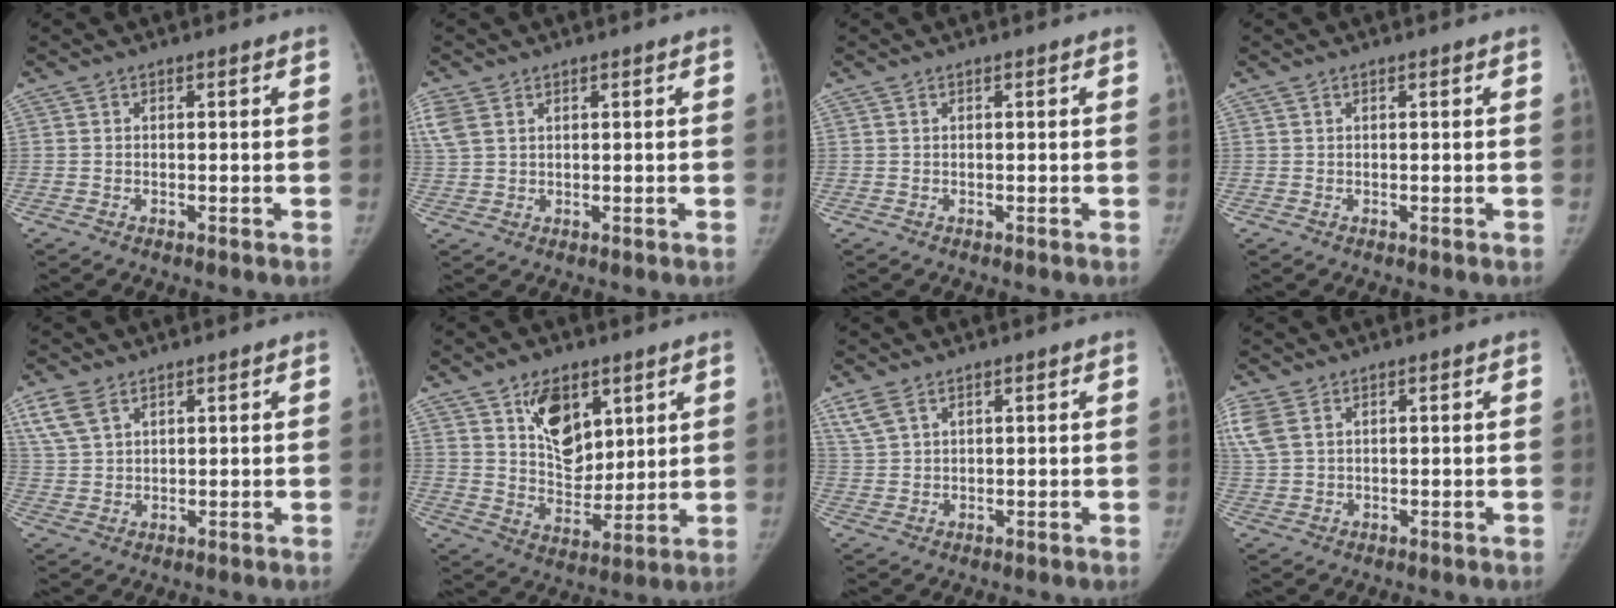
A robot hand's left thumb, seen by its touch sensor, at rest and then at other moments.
{"total": 5.6, "force": [2.5, 3.5, 3.6], "torque": [-0.107, 0.011, 0.060]}
{"total": 0.0}
{"total": 0.0}
{"total": 6.5, "force": [3.9, 3.6, 3.7], "torque": [-0.079, -0.002, 0.087]}
{"total": 12.3, "force": [6.2, 7.6, 7.4], "torque": [-0.082, -0.046, 0.115]}
{"total": 4.1, "force": [2.8, 2.0, 2.3], "torque": [-0.050, 0.001, 0.066]}
{"total": 7.3, "force": [3.1, 4.6, 4.8], "torque": [-0.138, 0.009, 0.072]}